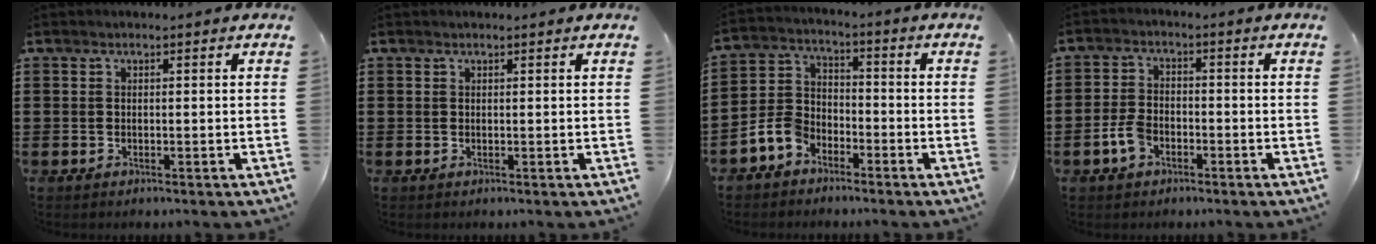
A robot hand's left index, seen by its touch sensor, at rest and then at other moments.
{"total": 0.0}
{"total": 5.8, "force": [-4.2, 3.5, 2.1], "torque": [-0.068, 0.008, -0.088]}
{"total": 4.0, "force": [-1.9, 2.4, 2.6], "torque": [-0.067, 0.001, -0.040]}